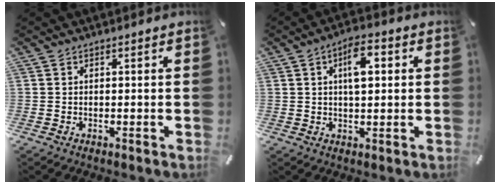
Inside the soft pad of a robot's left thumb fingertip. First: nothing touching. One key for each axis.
{"total": 7.7, "fx": 2.1, "fy": 3.8, "fz": 6.4, "tx": -0.097, "ty": 0.000, "tz": 0.030}